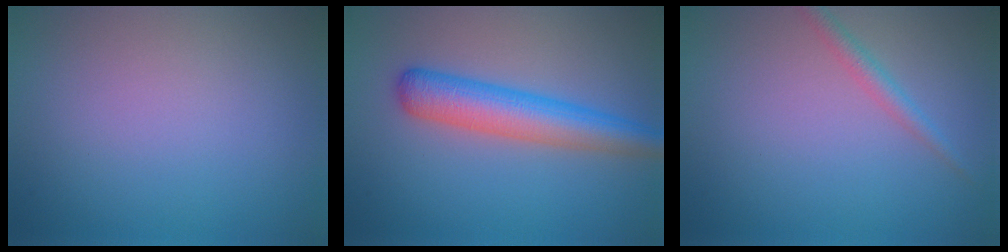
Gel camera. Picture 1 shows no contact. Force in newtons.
{"total": 5.1, "press": 5.1, "slide": 0.1}
{"total": 1.6, "press": 1.6, "slide": 0.0}